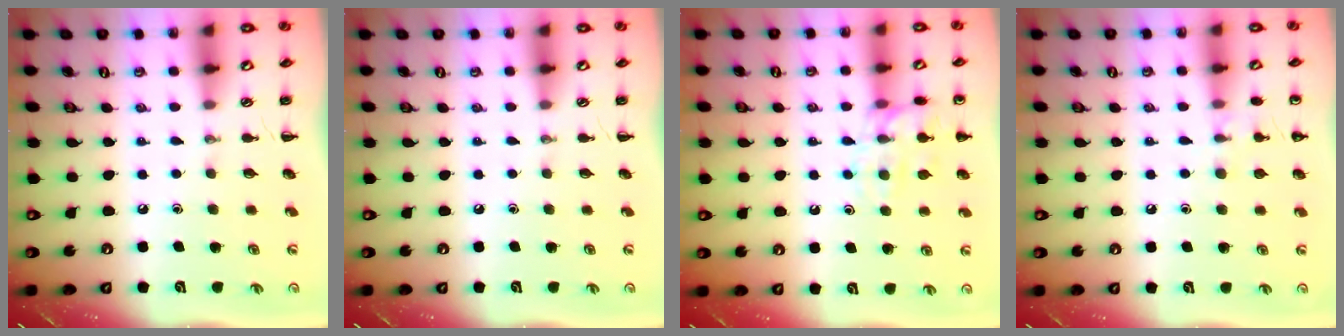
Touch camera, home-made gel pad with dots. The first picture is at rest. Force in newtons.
{"total": 0.0}
{"total": 13.9, "press": 13.8, "slide": 1.1}
{"total": 6.2, "press": 5.9, "slide": 1.9}